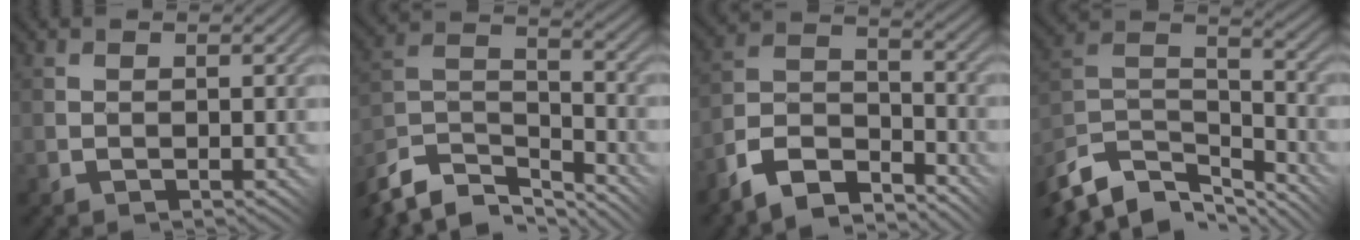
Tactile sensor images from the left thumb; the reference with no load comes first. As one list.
[{"total": 10.8, "force": [-9.3, 3.5, 4.3], "torque": [-0.103, 0.009, -0.176]}, {"total": 8.9, "force": [-7.3, 3.2, 4.1], "torque": [-0.079, 0.004, -0.150]}, {"total": 11.8, "force": [-9.5, 4.7, 5.2], "torque": [-0.143, -0.001, -0.165]}]